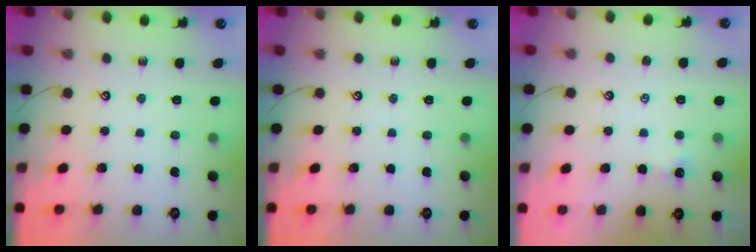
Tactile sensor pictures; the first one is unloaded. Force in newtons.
{"total": 0.0}
{"total": 0.6, "press": 0.5, "slide": 0.3}